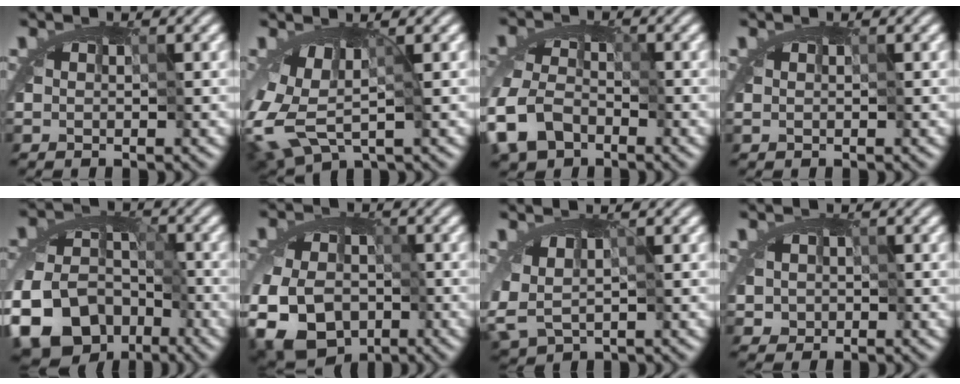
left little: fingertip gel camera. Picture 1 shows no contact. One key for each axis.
{"total": 4.4, "fx": -1.4, "fy": 2.3, "fz": 3.5, "tx": -0.071, "ty": -0.005, "tz": -0.026}
{"total": 6.7, "fx": -4.7, "fy": 3.8, "fz": 2.7, "tx": -0.043, "ty": -0.014, "tz": -0.105}
{"total": 0.0}
{"total": 17.9, "fx": -10.6, "fy": 13.7, "fz": 4.6, "tx": -0.081, "ty": -0.055, "tz": -0.181}
{"total": 11.6, "fx": -5.2, "fy": 8.9, "fz": 5.4, "tx": -0.074, "ty": -0.013, "tz": -0.113}
{"total": 1.8, "fx": 0.2, "fy": 0.9, "fz": 1.5, "tx": -0.032, "ty": -0.002, "tz": 0.010}
{"total": 1.5, "fx": 0.0, "fy": 1.4, "fz": 0.6, "tx": -0.011, "ty": 0.003, "tz": 0.003}